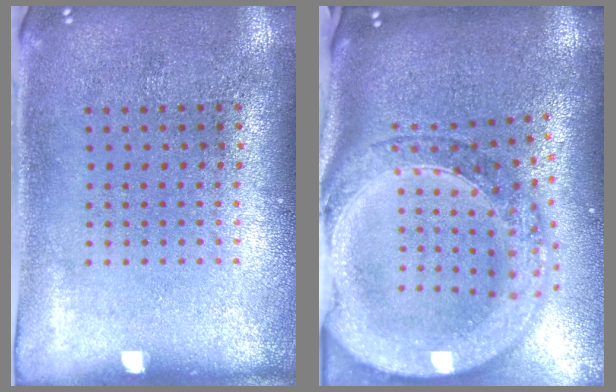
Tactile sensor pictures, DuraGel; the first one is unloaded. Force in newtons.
{"total": 3.5, "press": 2.8, "slide": 2.1}